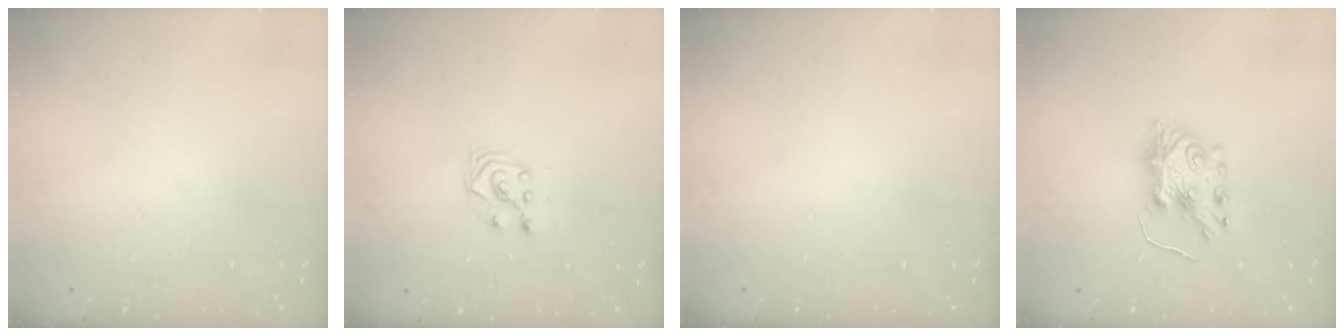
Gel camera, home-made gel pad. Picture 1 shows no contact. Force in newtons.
{"total": 4.4, "press": 4.4, "slide": 0.7}
{"total": 0.0}
{"total": 8.7, "press": 8.6, "slide": 0.9}